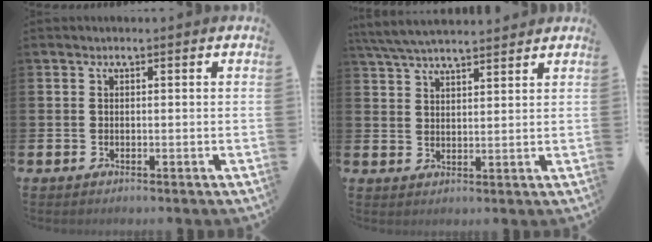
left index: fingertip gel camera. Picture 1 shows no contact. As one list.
[{"total": 5.3, "force": [5.0, 0.6, 1.5], "torque": [-0.047, -0.018, 0.093]}]